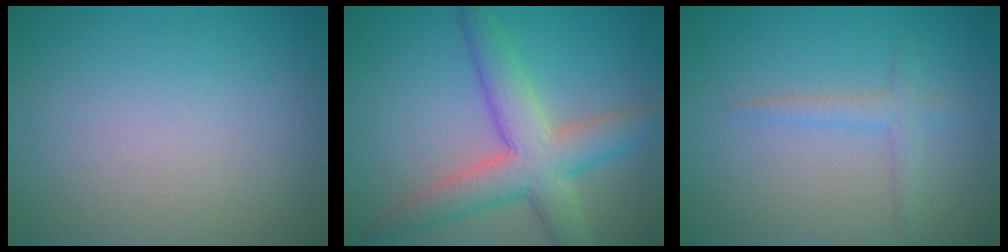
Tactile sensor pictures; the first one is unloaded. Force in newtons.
{"total": 6.3, "press": 6.3, "slide": 0.4}
{"total": 1.7, "press": 1.7, "slide": 0.1}